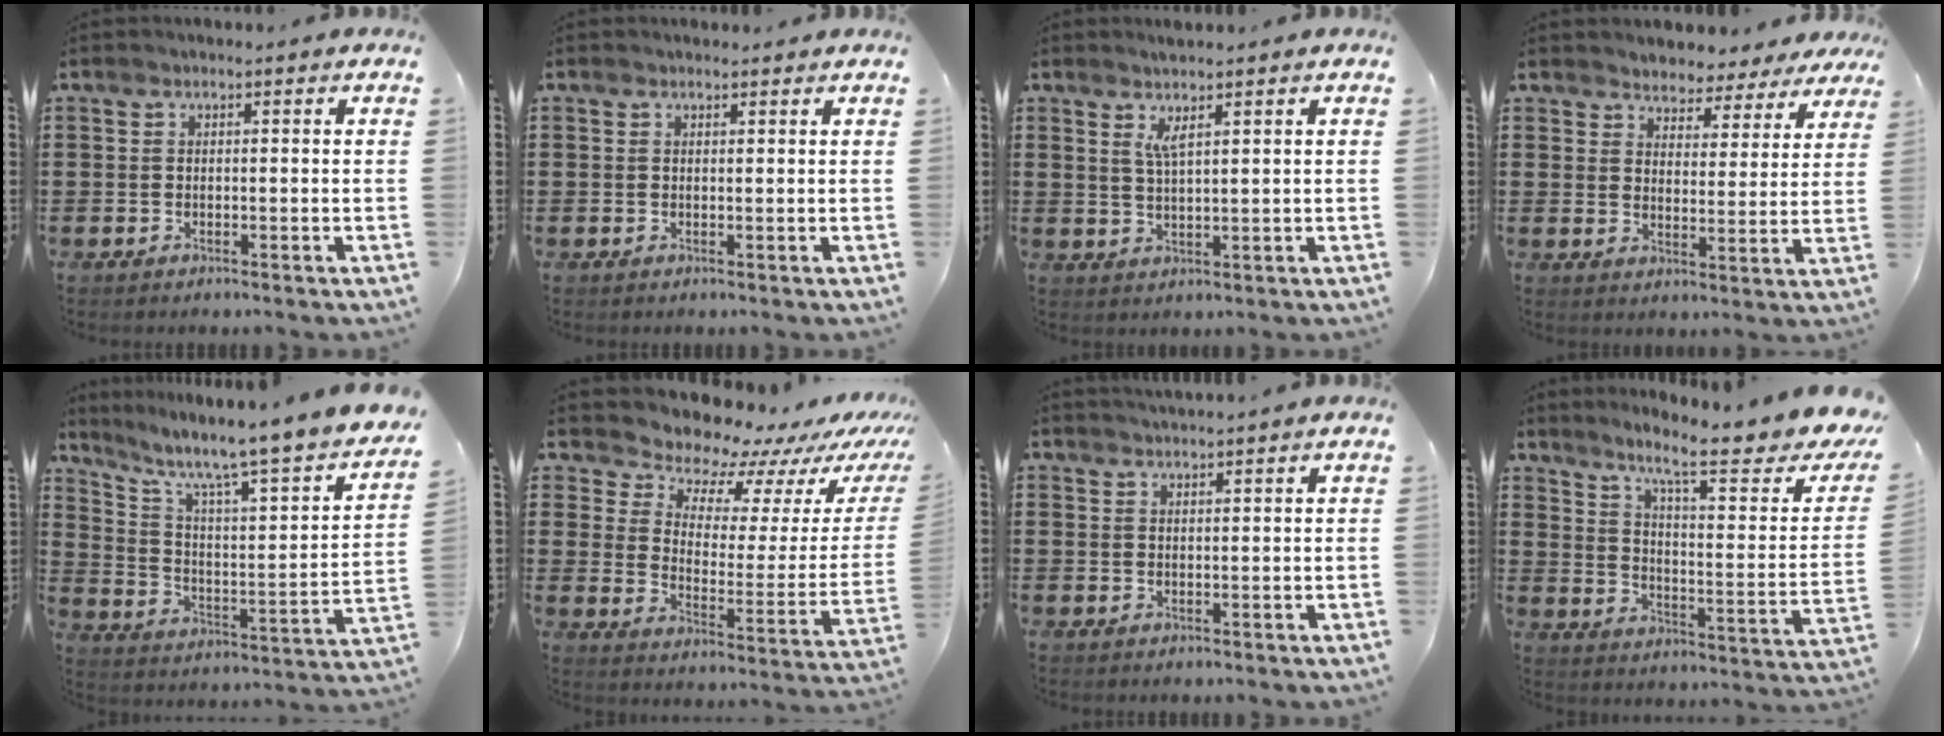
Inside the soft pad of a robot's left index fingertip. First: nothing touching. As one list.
[{"total": 0.7, "force": [0.7, 0.3, 0.0], "torque": [-0.003, 0.001, 0.014]}, {"total": 3.1, "force": [1.9, 0.3, 2.5], "torque": [-0.053, 0.001, 0.033]}, {"total": 3.6, "force": [3.4, 0.9, -0.5], "torque": [-0.015, -0.022, 0.057]}, {"total": 7.7, "force": [6.1, 0.3, 4.7], "torque": [-0.110, -0.059, 0.088]}, {"total": 7.6, "force": [7.0, 2.8, 0.9], "torque": [-0.047, -0.065, 0.120]}, {"total": 1.3, "force": [1.3, -0.2, 0.0], "torque": [-0.002, -0.001, 0.026]}, {"total": 11.2, "force": [8.4, 1.0, 7.3], "torque": [-0.140, -0.063, 0.130]}]